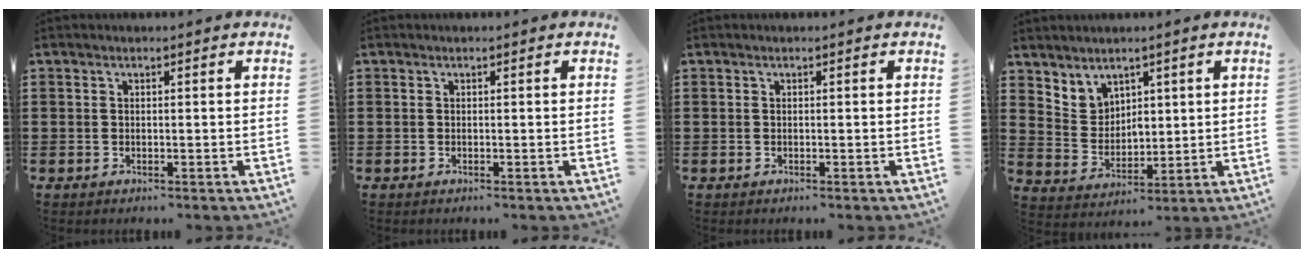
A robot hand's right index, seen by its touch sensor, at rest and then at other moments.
{"total": 0.0}
{"total": 0.0}
{"total": 4.5, "force": [3.2, 3.1, 0.3], "torque": [-0.026, -0.001, 0.062]}